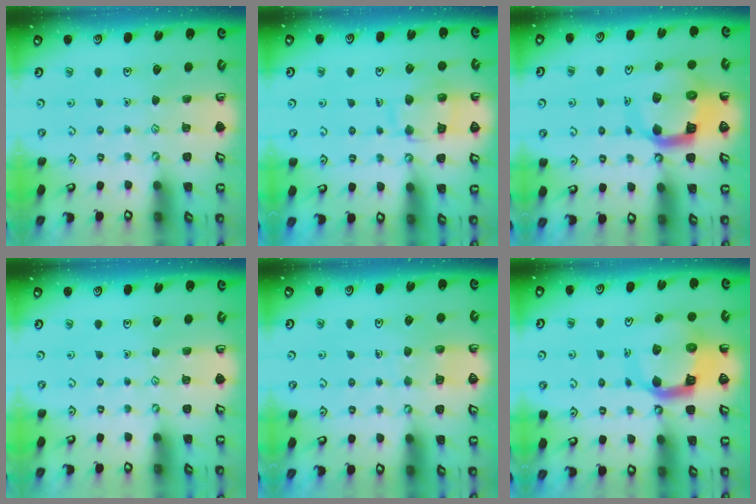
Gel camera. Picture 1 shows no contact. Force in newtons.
{"total": 11.4, "press": 11.3, "slide": 1.1}
{"total": 13.5, "press": 13.4, "slide": 1.8}
{"total": 0.0}
{"total": 5.6, "press": 5.6, "slide": 0.4}
{"total": 12.0, "press": 11.9, "slide": 1.5}